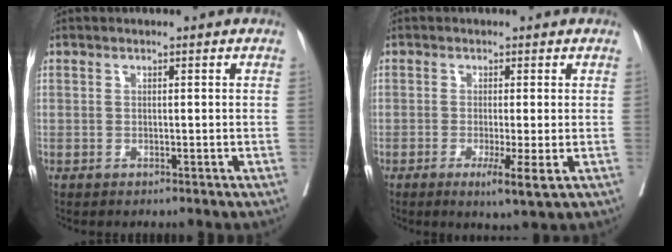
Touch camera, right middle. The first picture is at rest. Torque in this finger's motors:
{"motor_torque": [0.89, -1.11, 0.04, 0.04]}